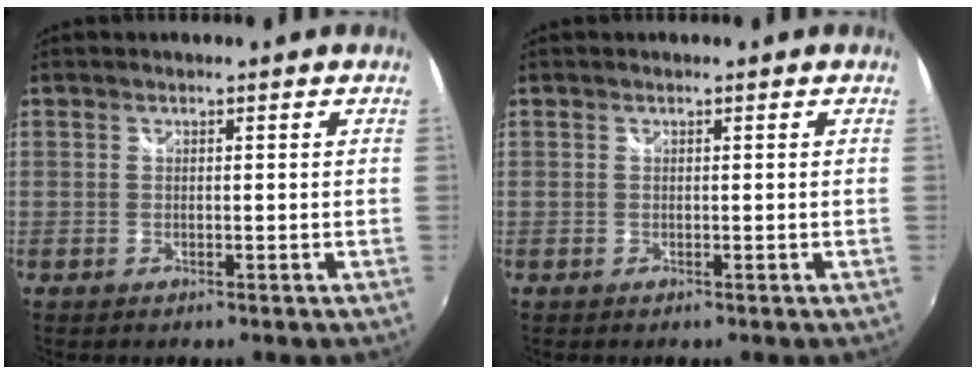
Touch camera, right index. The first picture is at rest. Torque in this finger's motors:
{"motor_torque": [0.02, 0.02, 0.00, 0.00]}